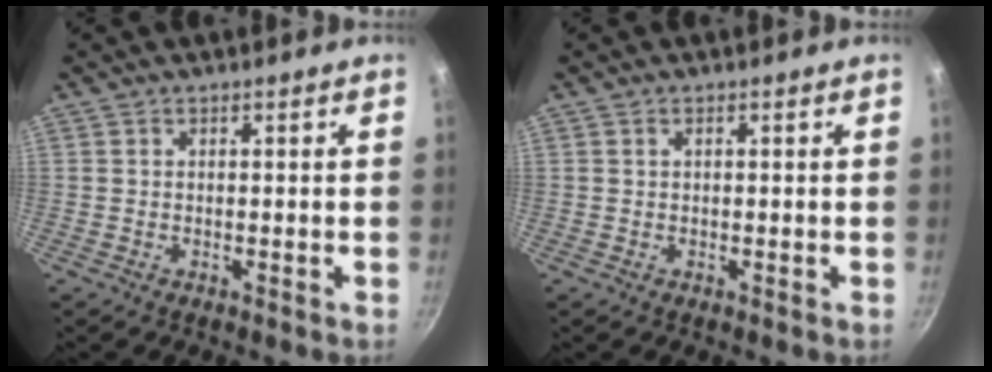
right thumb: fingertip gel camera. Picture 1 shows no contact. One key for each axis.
{"total": 0.5, "fx": 0.2, "fy": 0.3, "fz": 0.4, "tx": -0.005, "ty": 0.002, "tz": 0.004}